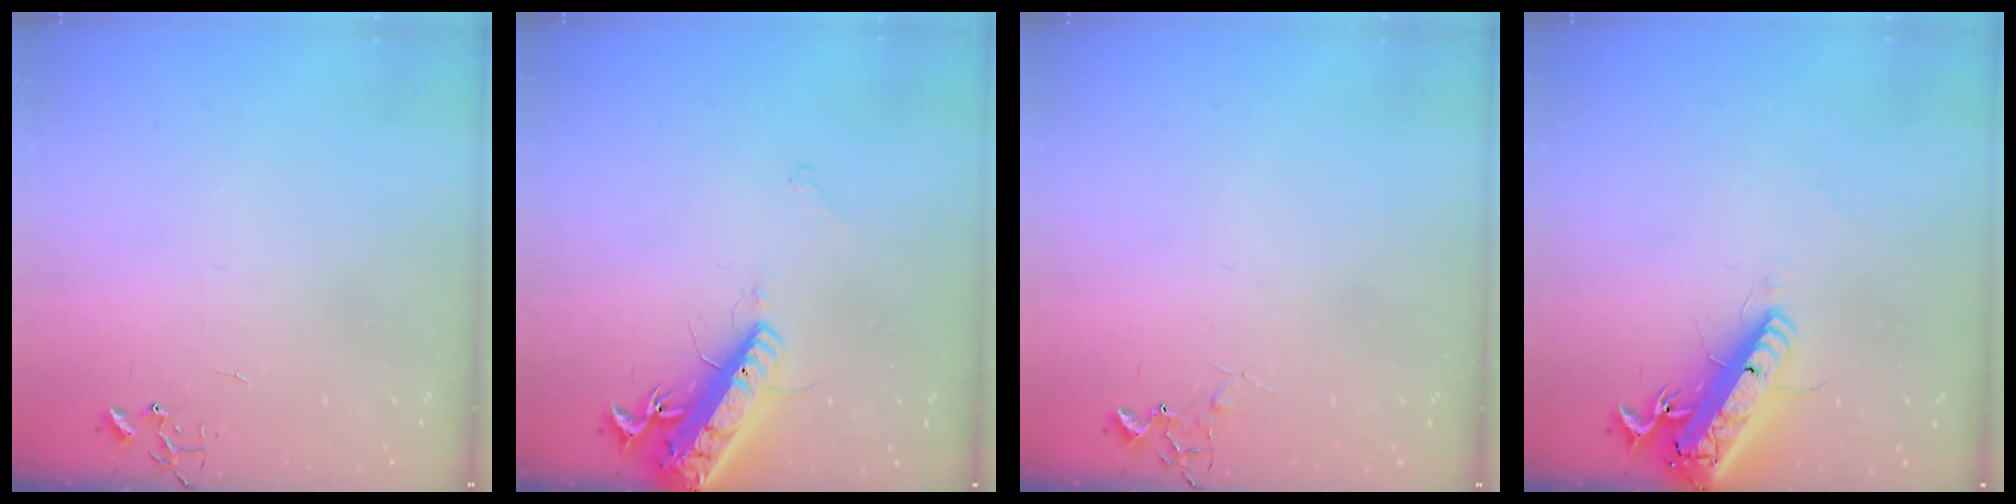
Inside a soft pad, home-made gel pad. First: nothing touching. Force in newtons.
{"total": 16.3, "press": 15.9, "slide": 3.8}
{"total": 5.4, "press": 5.3, "slide": 0.8}
{"total": 17.6, "press": 17.3, "slide": 3.4}